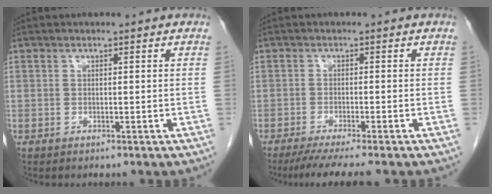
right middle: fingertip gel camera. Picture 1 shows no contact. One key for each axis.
{"total": 7.4, "fx": -6.2, "fy": -0.5, "fz": 4.0, "tx": -0.049, "ty": -0.020, "tz": -0.098}